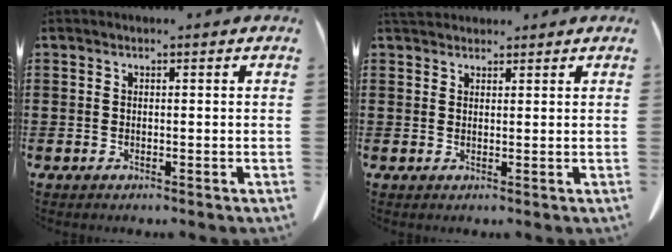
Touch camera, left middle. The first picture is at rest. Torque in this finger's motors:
{"motor_torque": [0.06, 0.05, 0.02, 0.01]}